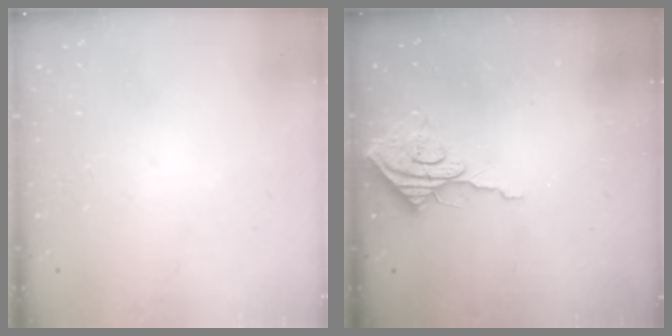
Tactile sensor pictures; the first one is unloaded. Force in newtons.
{"total": 8.8, "press": 8.8, "slide": 0.3}